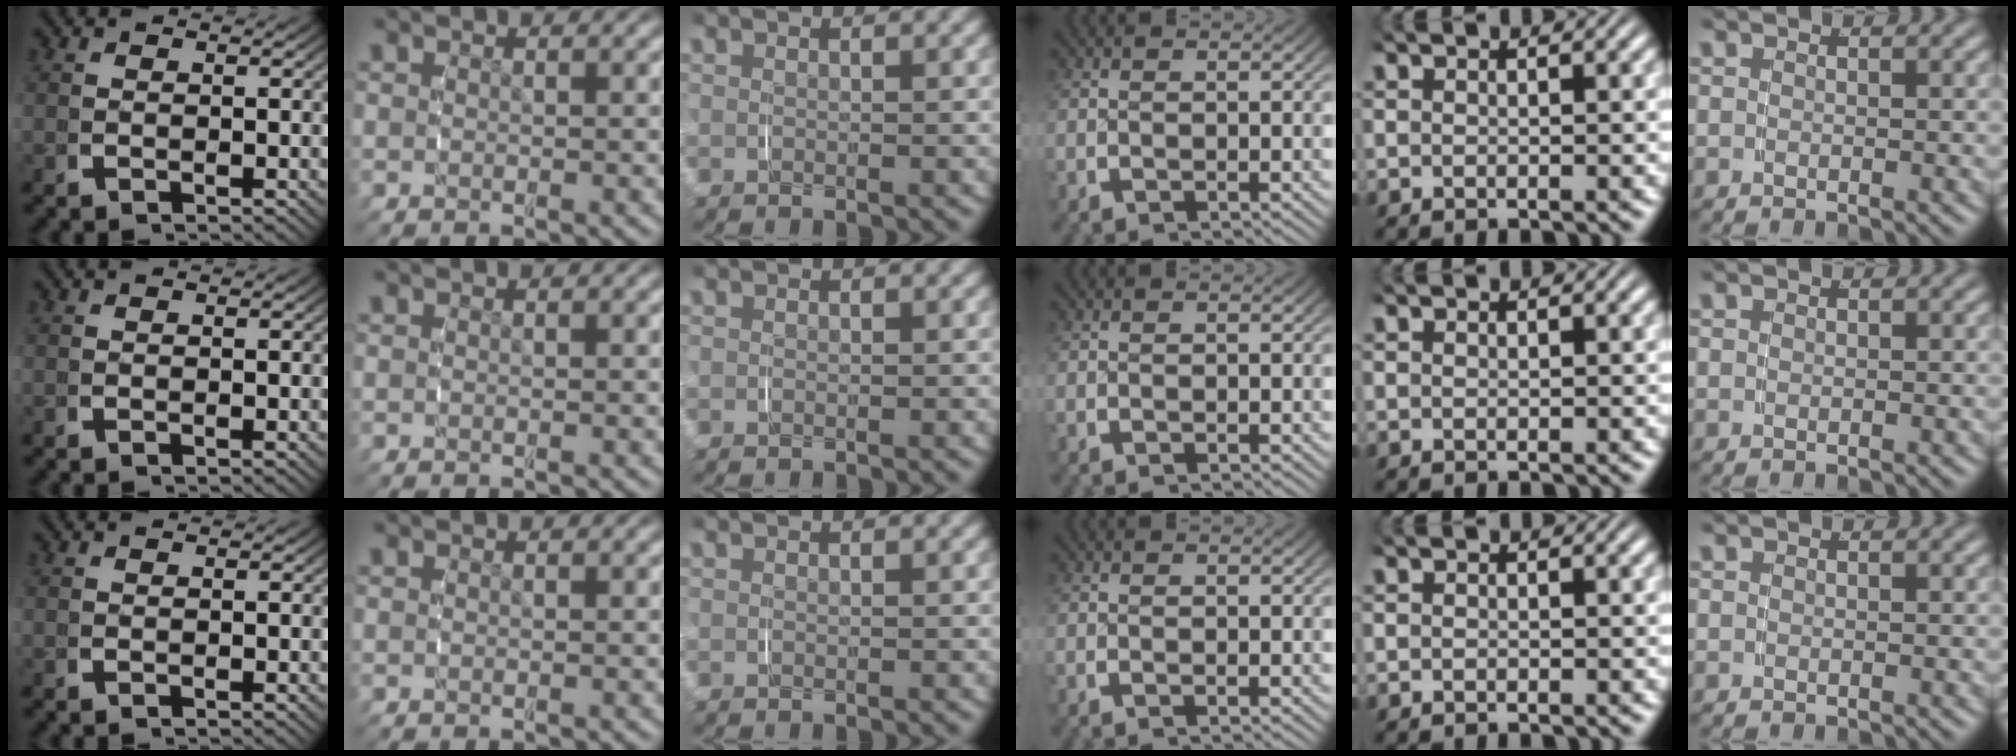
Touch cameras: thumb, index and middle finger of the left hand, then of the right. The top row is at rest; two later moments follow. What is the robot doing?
{"motion": "grasp_and_lifting", "object": "scarf"}